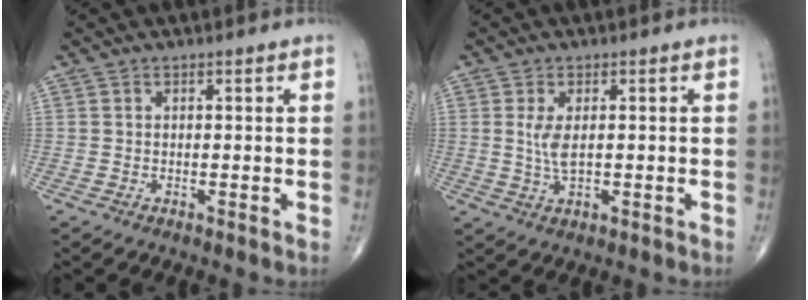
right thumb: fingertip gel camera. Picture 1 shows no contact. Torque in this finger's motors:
{"motor_torque": [2.62, 2.41, 0.68, 0.12, 0.17]}